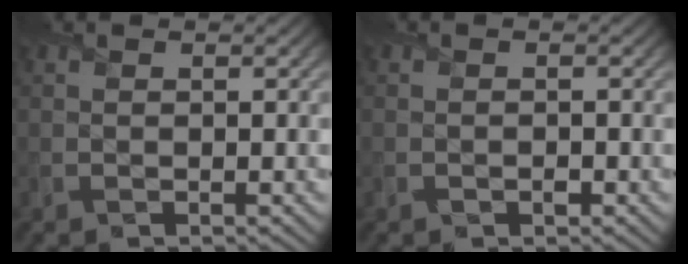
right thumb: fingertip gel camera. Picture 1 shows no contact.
{"total": 0.8, "force": [-0.5, 0.5, 0.3], "torque": [-0.003, -0.004, -0.007]}